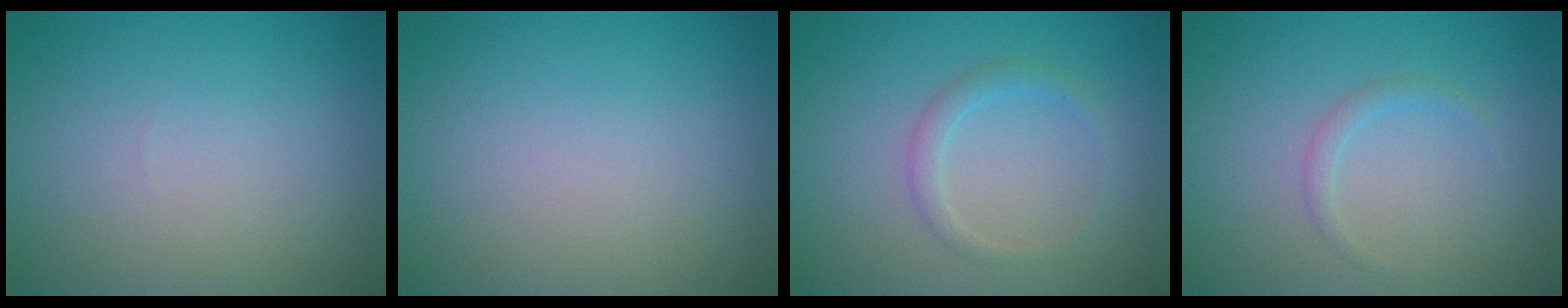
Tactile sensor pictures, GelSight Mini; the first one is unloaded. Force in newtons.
{"total": 0.0}
{"total": 1.5, "press": 1.5, "slide": 0.1}
{"total": 1.0, "press": 1.0, "slide": 0.0}